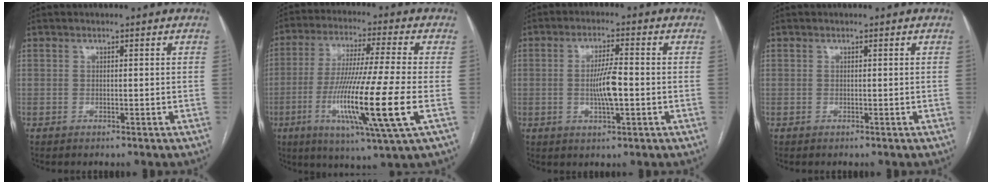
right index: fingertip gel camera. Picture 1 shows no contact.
{"total": 17.2, "force": [-4.5, -0.8, 16.5], "torque": [-0.322, -0.029, -0.087]}
{"total": 5.8, "force": [-0.8, 0.9, 5.7], "torque": [-0.111, -0.002, -0.013]}
{"total": 0.0}